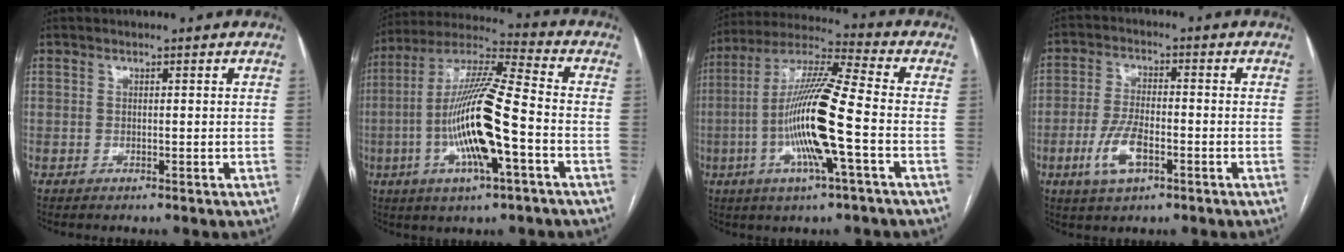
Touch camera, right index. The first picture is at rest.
{"total": 17.0, "force": [-4.0, 1.9, 16.4], "torque": [-0.323, -0.001, -0.072]}
{"total": 15.6, "force": [-3.4, 0.4, 15.3], "torque": [-0.296, -0.001, -0.071]}
{"total": 7.2, "force": [-2.9, 2.8, 6.0], "torque": [-0.131, 0.000, -0.052]}